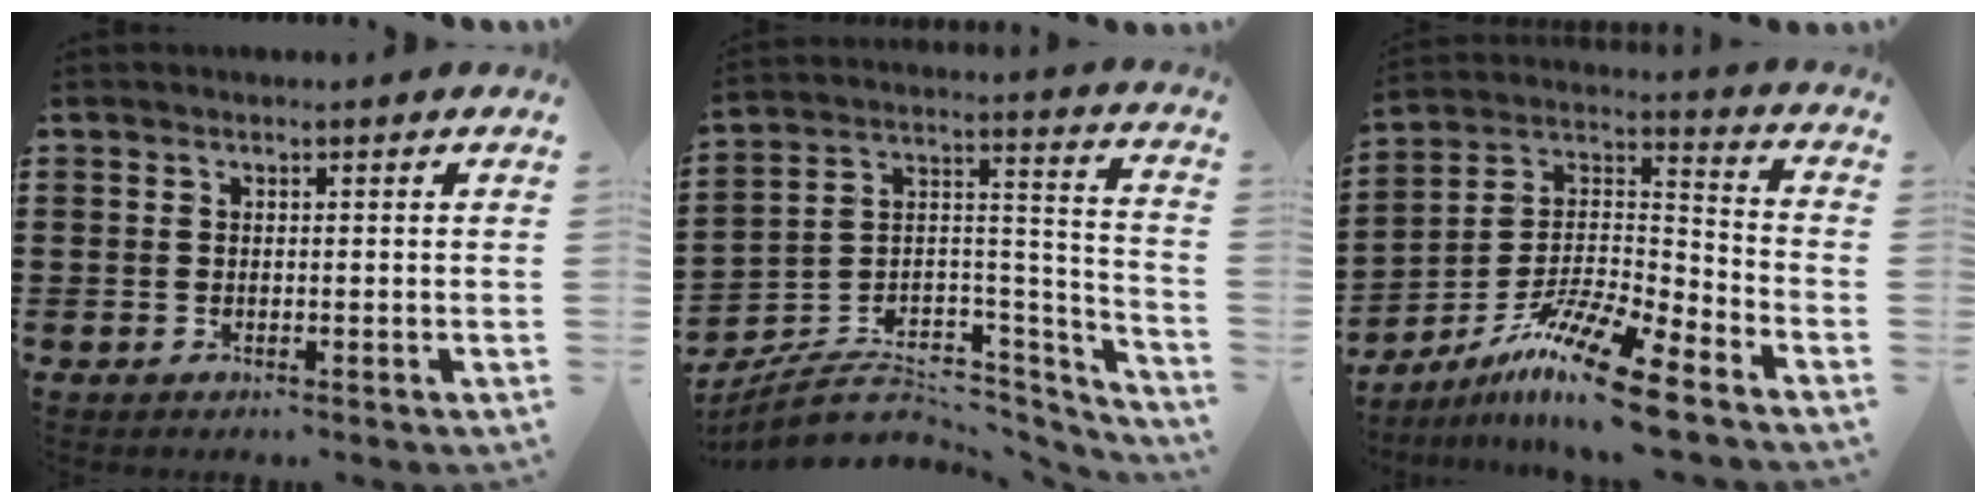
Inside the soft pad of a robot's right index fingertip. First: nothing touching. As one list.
[{"total": 6.7, "force": [-5.0, 3.7, 2.5], "torque": [-0.052, 0.004, -0.093]}, {"total": 12.8, "force": [-10.0, 1.2, 7.9], "torque": [-0.161, 0.015, -0.194]}]